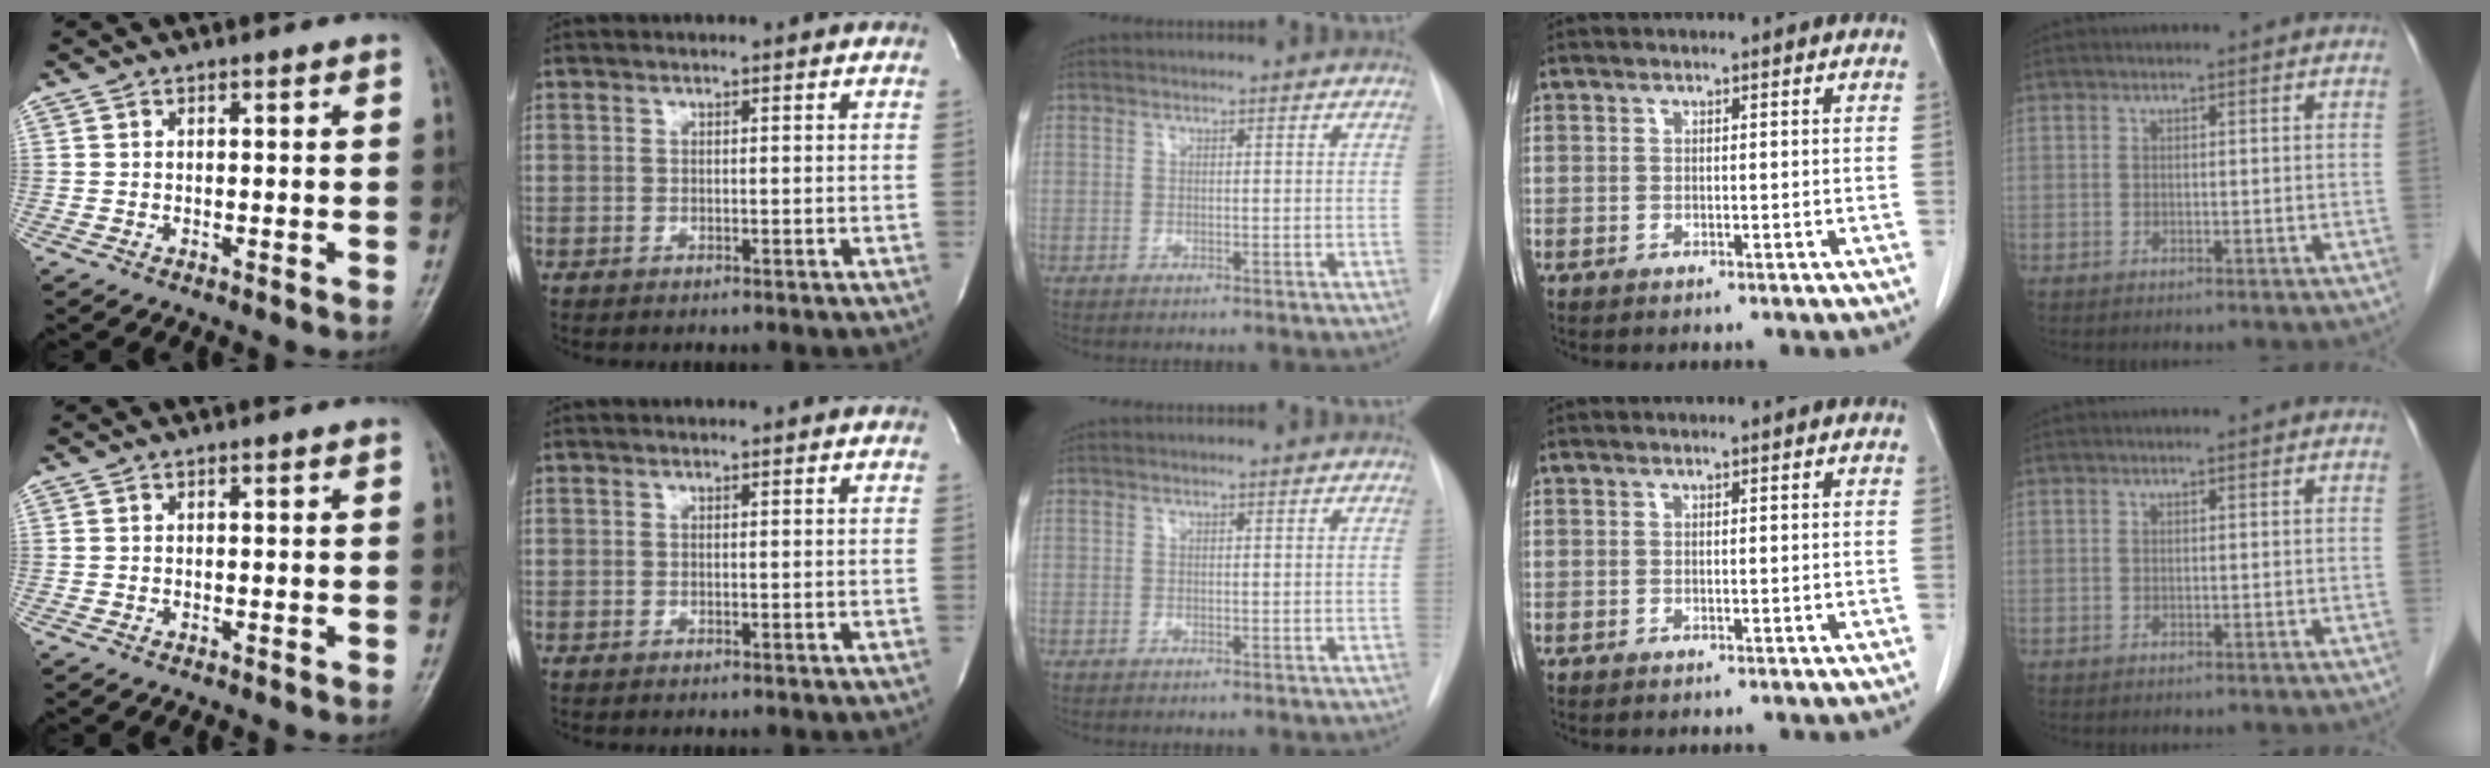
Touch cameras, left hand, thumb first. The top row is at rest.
{}